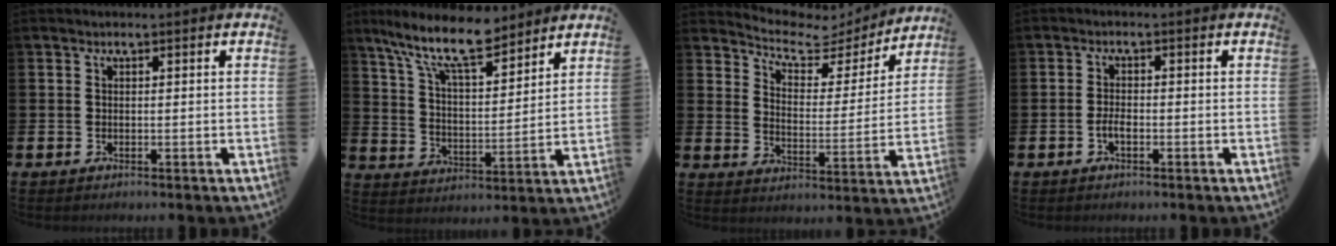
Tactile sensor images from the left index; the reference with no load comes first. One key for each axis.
{"total": 11.5, "fx": 9.7, "fy": 2.7, "fz": 5.7, "tx": -0.129, "ty": -0.044, "tz": 0.171}
{"total": 6.4, "fx": 5.5, "fy": 2.5, "fz": 2.2, "tx": -0.061, "ty": -0.043, "tz": 0.086}
{"total": 1.7, "fx": -0.7, "fy": 0.7, "fz": 1.3, "tx": -0.024, "ty": 0.001, "tz": -0.015}